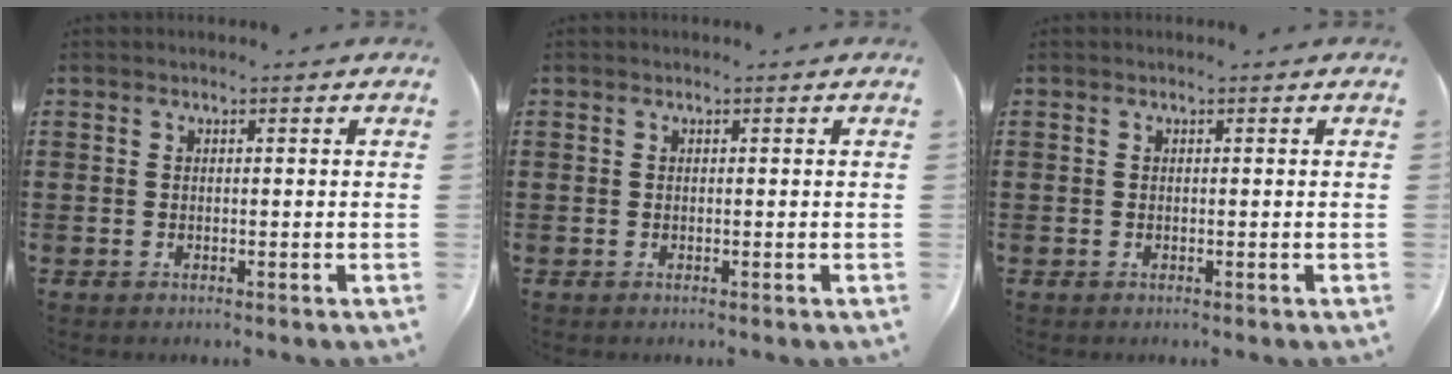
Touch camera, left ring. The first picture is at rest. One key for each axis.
{"total": 0.0}
{"total": 0.0}